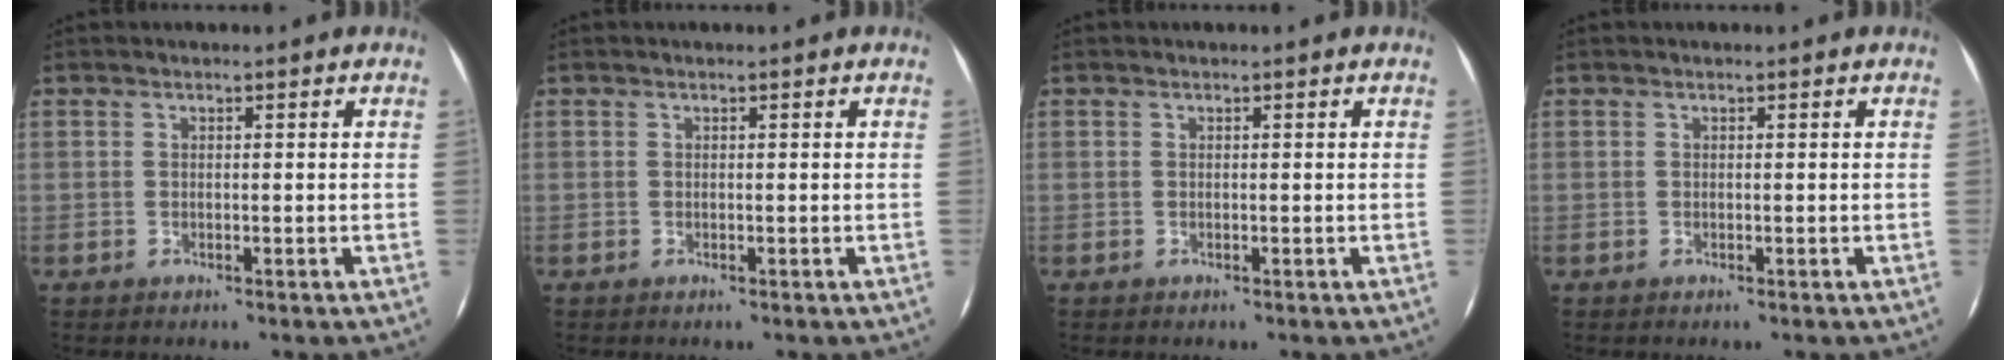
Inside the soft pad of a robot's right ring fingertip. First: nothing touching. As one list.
[{"total": 0.0}, {"total": 0.0}, {"total": 0.0}]